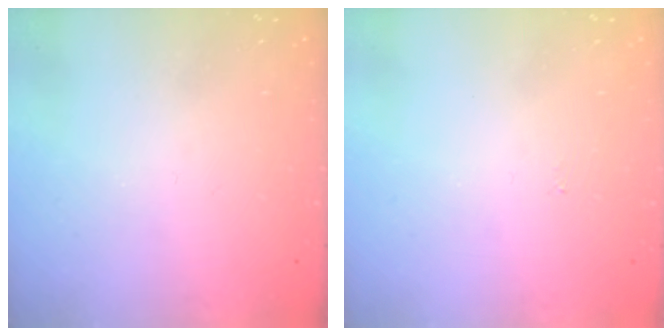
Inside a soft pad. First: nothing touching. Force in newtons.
{"total": 3.1, "press": 3.1, "slide": 0.4}